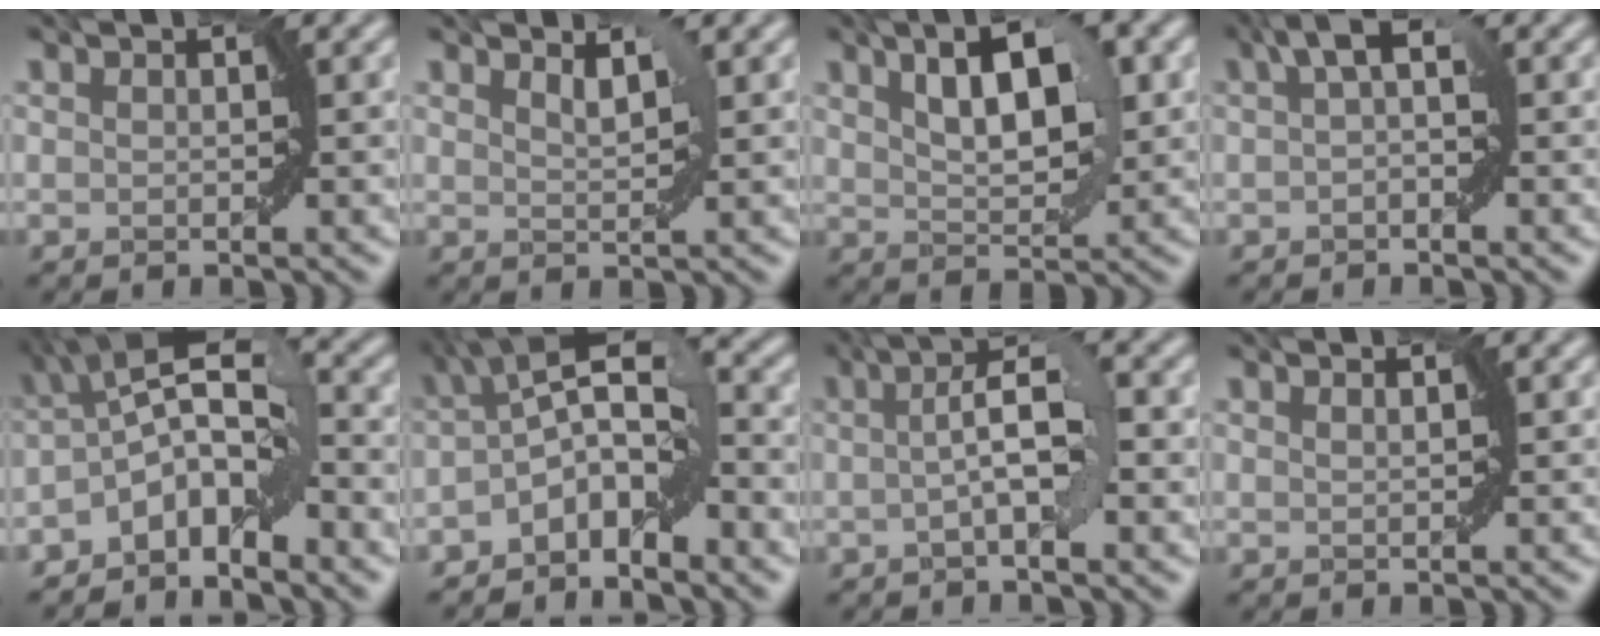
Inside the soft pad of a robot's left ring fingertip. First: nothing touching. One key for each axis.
{"total": 1.4, "fx": 1.2, "fy": 0.2, "fz": 0.7, "tx": -0.010, "ty": -0.002, "tz": 0.023}
{"total": 6.5, "fx": 2.4, "fy": 2.8, "fz": 5.4, "tx": -0.090, "ty": 0.008, "tz": 0.042}
{"total": 2.7, "fx": 0.8, "fy": 0.9, "fz": 2.5, "tx": -0.034, "ty": 0.012, "tz": 0.006}
{"total": 6.2, "fx": -2.8, "fy": 2.6, "fz": 4.9, "tx": -0.078, "ty": 0.014, "tz": -0.062}
{"total": 6.4, "fx": -2.6, "fy": 2.9, "fz": 5.0, "tx": -0.085, "ty": 0.013, "tz": -0.058}
{"total": 4.1, "fx": 0.0, "fy": 0.8, "fz": 4.0, "tx": -0.070, "ty": 0.012, "tz": -0.004}
{"total": 0.6, "fx": 0.5, "fy": 0.0, "fz": 0.3, "tx": -0.003, "ty": 0.000, "tz": 0.007}